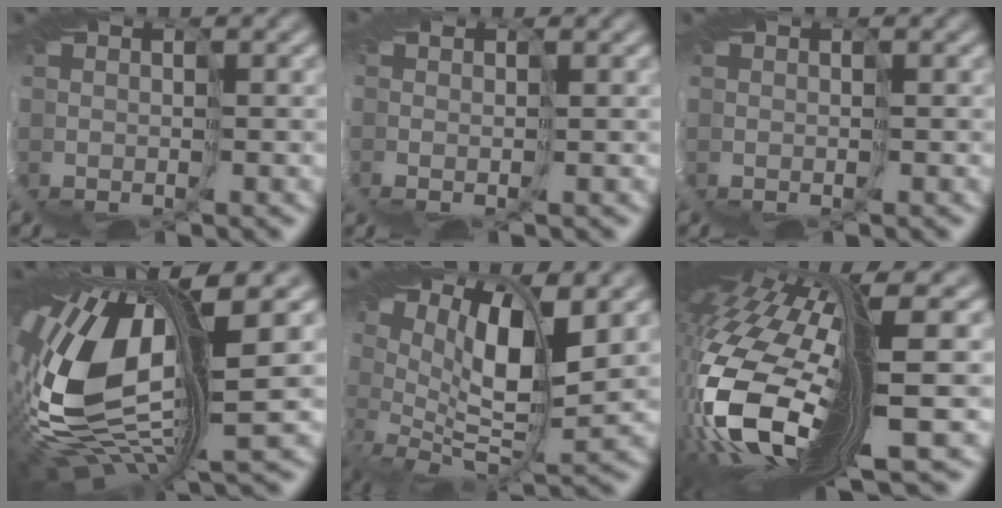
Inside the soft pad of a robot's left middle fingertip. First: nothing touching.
{"total": 1.1, "force": [0.3, -0.5, 1.0], "torque": [-0.032, 0.001, -0.004]}
{"total": 0.0}
{"total": 11.0, "force": [-0.1, 4.5, 10.1], "torque": [-0.242, -0.017, 0.004]}
{"total": 5.0, "force": [2.2, 0.8, 4.4], "torque": [-0.097, -0.006, 0.037]}
{"total": 14.6, "force": [-1.9, 4.0, 13.9], "torque": [-0.334, -0.062, -0.005]}